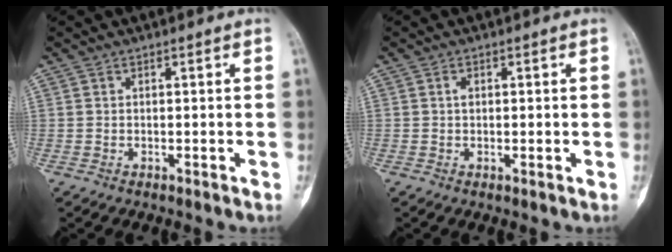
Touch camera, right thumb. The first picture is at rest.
{"total": 1.3, "force": [0.2, 0.7, 1.1], "torque": [-0.014, -0.001, 0.000]}